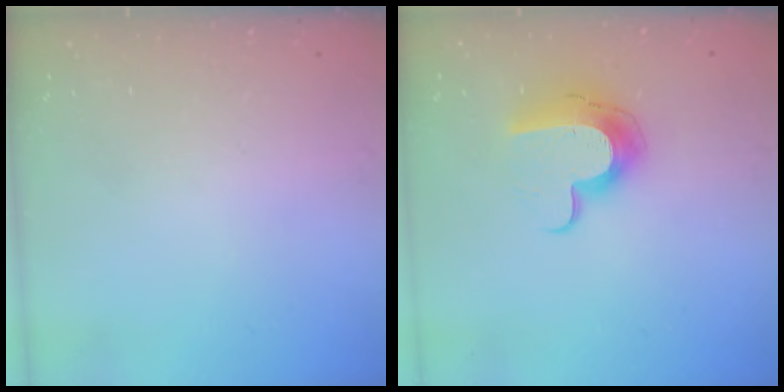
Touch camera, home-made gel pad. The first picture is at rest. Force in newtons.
{"total": 12.2, "press": 12.2, "slide": 0.3}